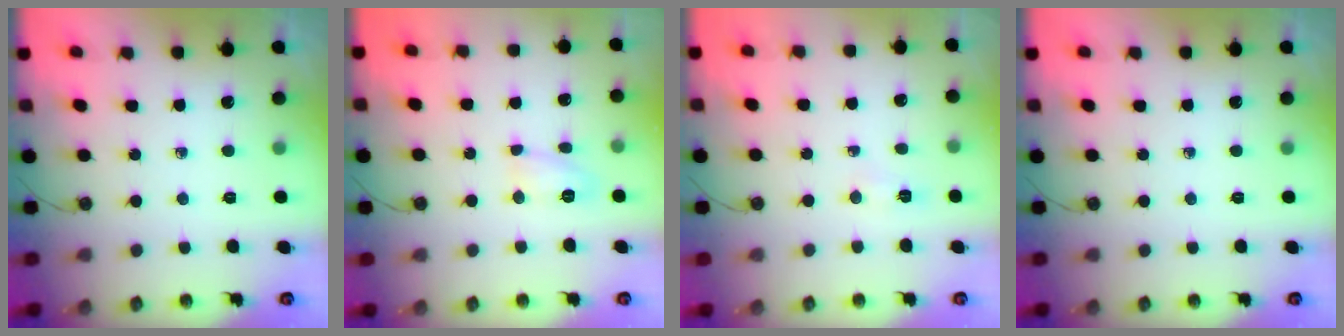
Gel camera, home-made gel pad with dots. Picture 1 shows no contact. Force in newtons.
{"total": 6.2, "press": 6.2, "slide": 0.4}
{"total": 2.9, "press": 2.9, "slide": 0.3}
{"total": 0.0}